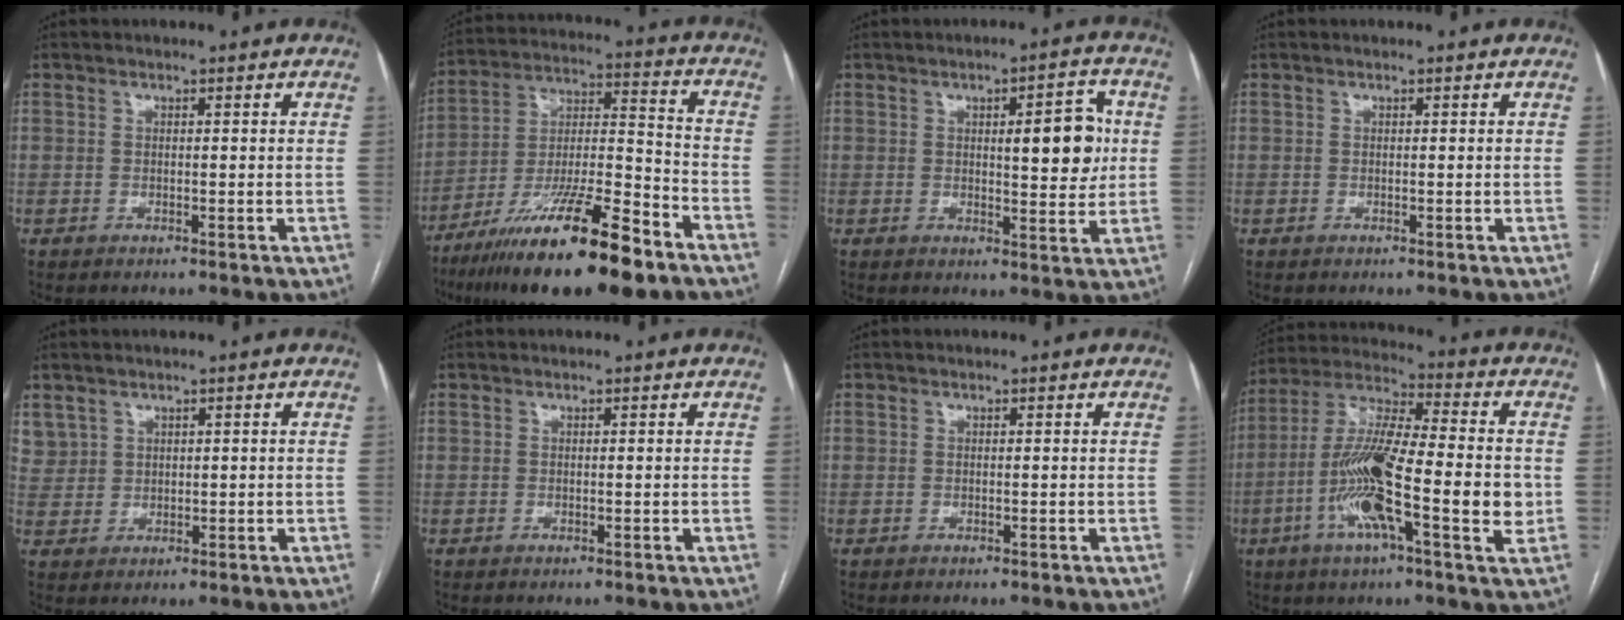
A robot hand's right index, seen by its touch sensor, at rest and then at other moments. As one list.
[{"total": 21.4, "force": [-13.9, 2.7, 16.0], "torque": [-0.270, -0.029, -0.240]}, {"total": 8.0, "force": [1.3, 2.3, 7.6], "torque": [-0.098, 0.007, 0.018]}, {"total": 0.0}, {"total": 3.7, "force": [2.0, 3.0, 0.4], "torque": [-0.006, 0.012, 0.048]}, {"total": 0.0}, {"total": 0.0}, {"total": 18.3, "force": [-3.7, 3.0, 17.7], "torque": [-0.333, -0.001, -0.070]}]